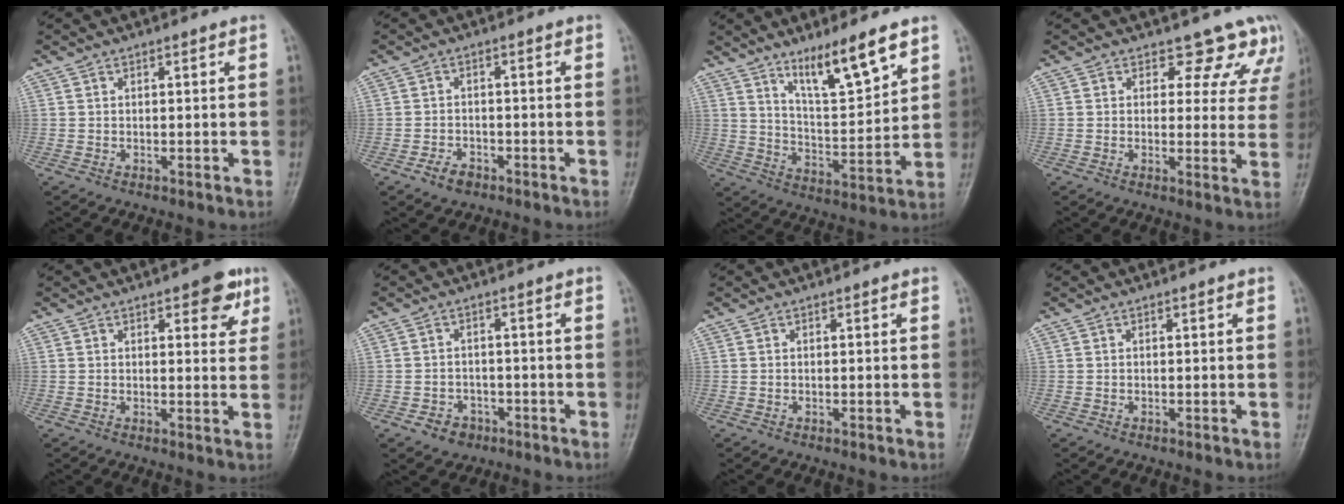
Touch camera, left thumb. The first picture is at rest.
{"total": 3.0, "force": [-1.9, 1.9, 1.5], "torque": [-0.023, 0.011, -0.030]}
{"total": 11.6, "force": [8.0, 2.1, 8.1], "torque": [-0.131, -0.056, 0.149]}
{"total": 8.0, "force": [6.5, 4.5, 1.2], "torque": [0.039, -0.032, 0.052]}
{"total": 5.9, "force": [3.1, 2.5, 4.3], "torque": [-0.033, -0.013, 0.032]}
{"total": 3.8, "force": [-2.0, 3.1, 1.1], "torque": [0.000, 0.015, -0.027]}
{"total": 0.0}
{"total": 0.0}